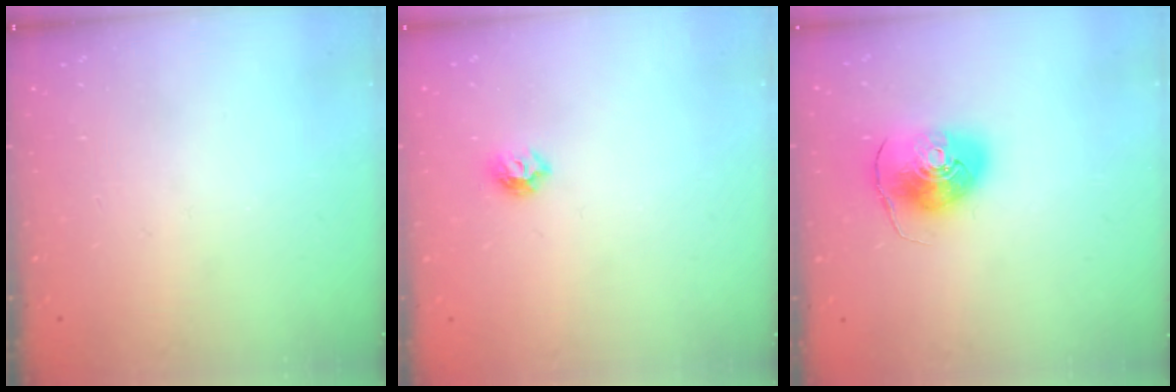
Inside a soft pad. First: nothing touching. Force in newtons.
{"total": 6.4, "press": 6.4, "slide": 0.7}
{"total": 10.2, "press": 10.1, "slide": 1.1}